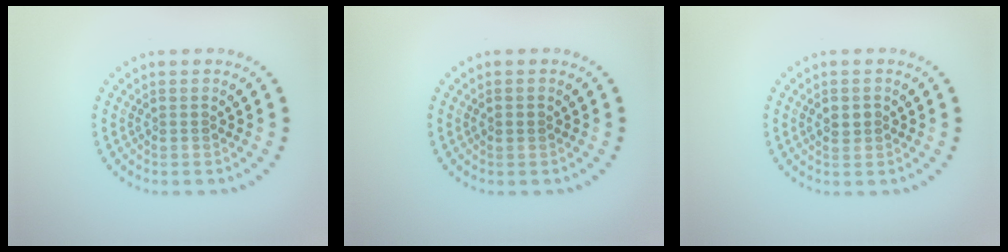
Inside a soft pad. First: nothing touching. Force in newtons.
{"total": 1.1, "press": 1.1, "slide": 0.0}
{"total": 1.4, "press": 1.3, "slide": 0.1}